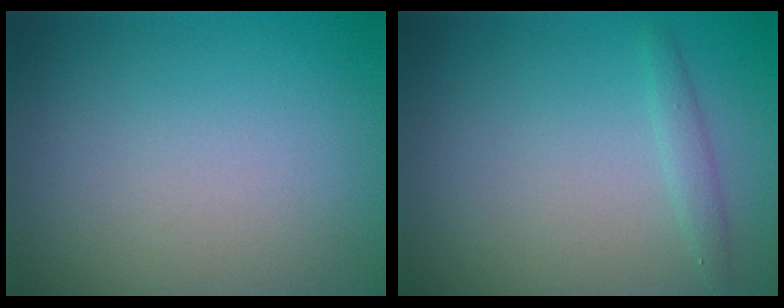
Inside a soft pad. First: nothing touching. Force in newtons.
{"total": 1.1, "press": 1.1, "slide": 0.0}